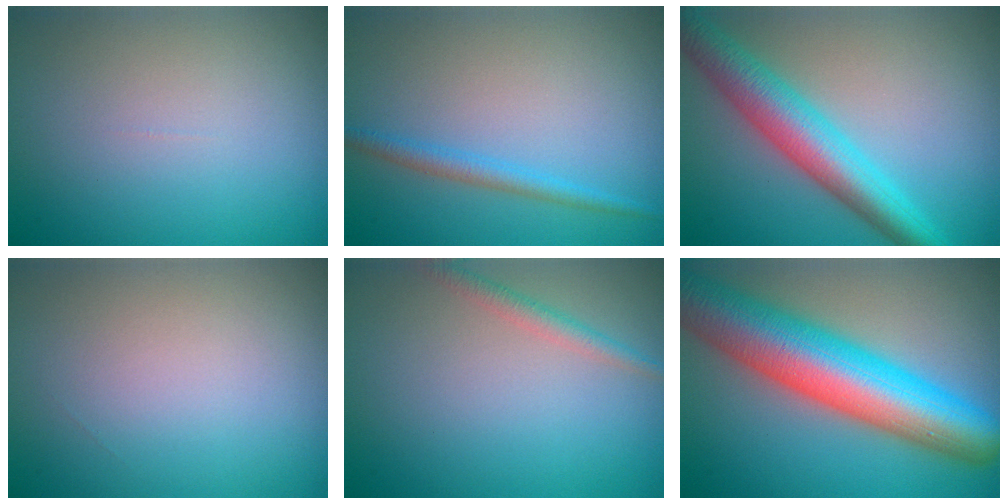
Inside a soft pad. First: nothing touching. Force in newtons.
{"total": 1.8, "press": 1.8, "slide": 0.1}
{"total": 6.5, "press": 6.5, "slide": 0.1}
{"total": 0.0}
{"total": 1.6, "press": 1.6, "slide": 0.1}
{"total": 12.1, "press": 12.1, "slide": 0.4}